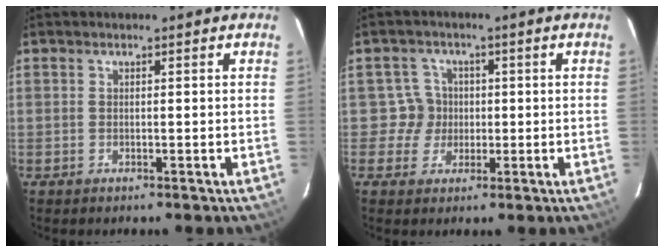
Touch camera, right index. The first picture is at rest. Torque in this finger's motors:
{"motor_torque": [0.15, 0.05, -0.04, -0.03]}